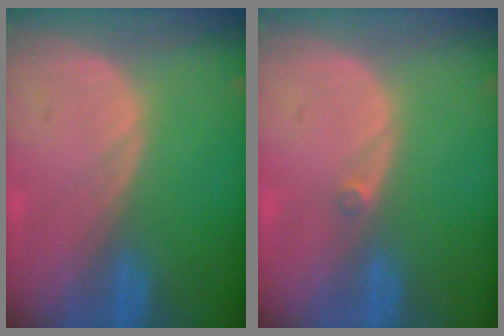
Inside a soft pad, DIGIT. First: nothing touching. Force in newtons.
{"total": 0.8, "press": 0.6, "slide": 0.4}